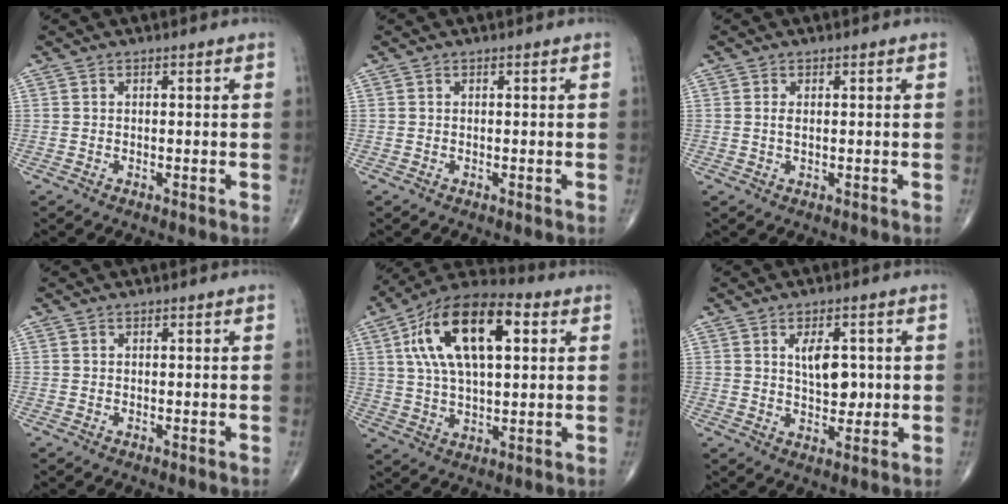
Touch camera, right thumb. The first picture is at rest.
{"total": 0.0}
{"total": 1.2, "force": [0.2, 0.5, 1.0], "torque": [-0.025, -0.003, 0.006]}
{"total": 0.0}
{"total": 19.9, "force": [5.7, 9.3, 16.6], "torque": [-0.285, 0.015, 0.090]}
{"total": 6.5, "force": [1.3, 3.6, 5.3], "torque": [-0.065, -0.009, 0.024]}